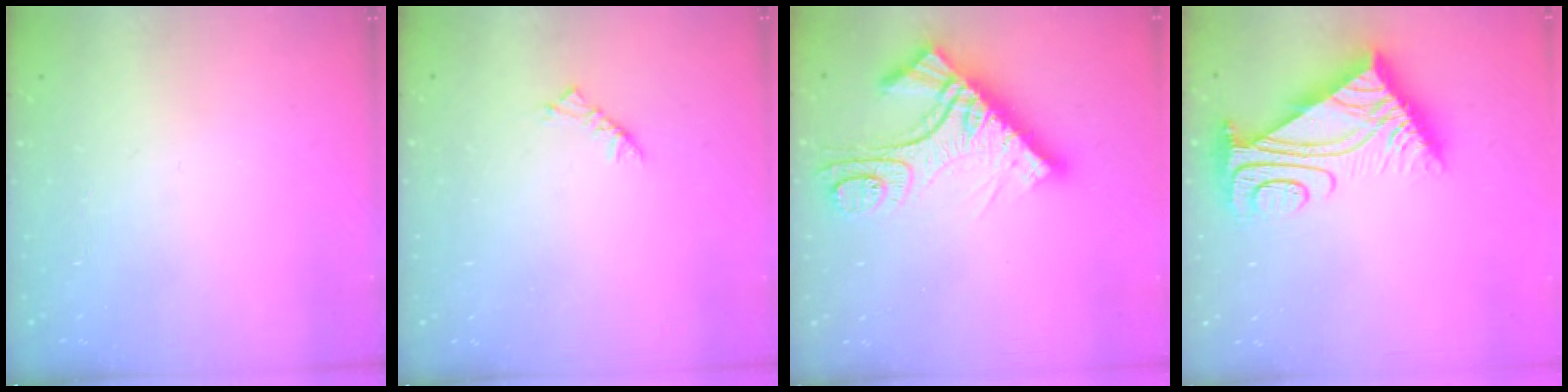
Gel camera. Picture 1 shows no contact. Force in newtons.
{"total": 2.5, "press": 2.4, "slide": 0.7}
{"total": 15.9, "press": 15.8, "slide": 1.7}
{"total": 8.7, "press": 8.7, "slide": 0.5}